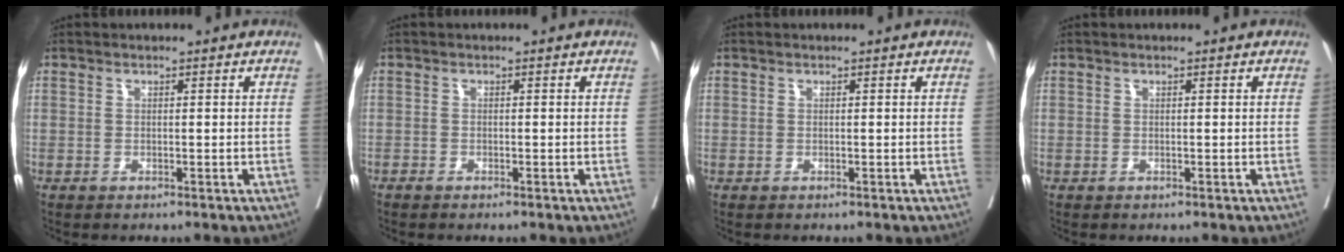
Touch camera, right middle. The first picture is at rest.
{"total": 0.5, "force": [-0.5, 0.0, 0.1], "torque": [-0.004, -0.001, -0.013]}
{"total": 0.0}
{"total": 0.0}